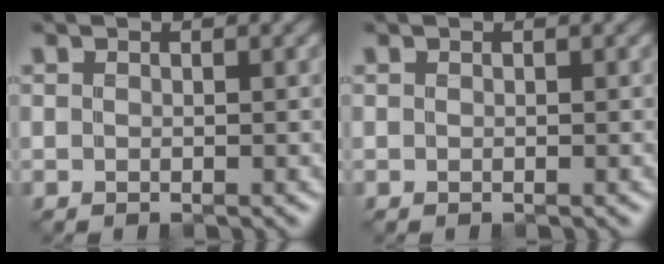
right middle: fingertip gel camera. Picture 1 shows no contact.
{"total": 0.0}